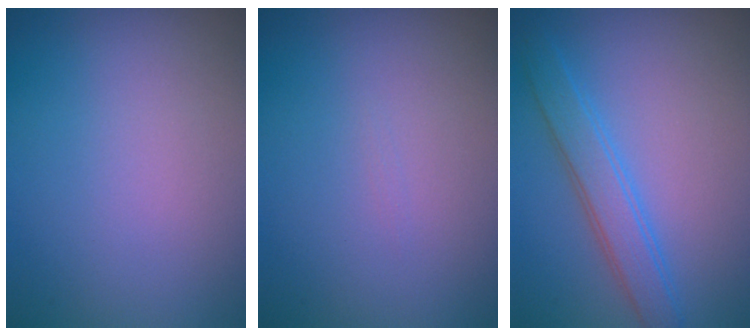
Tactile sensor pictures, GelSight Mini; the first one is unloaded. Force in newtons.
{"total": 0.0}
{"total": 3.1, "press": 3.1, "slide": 0.1}